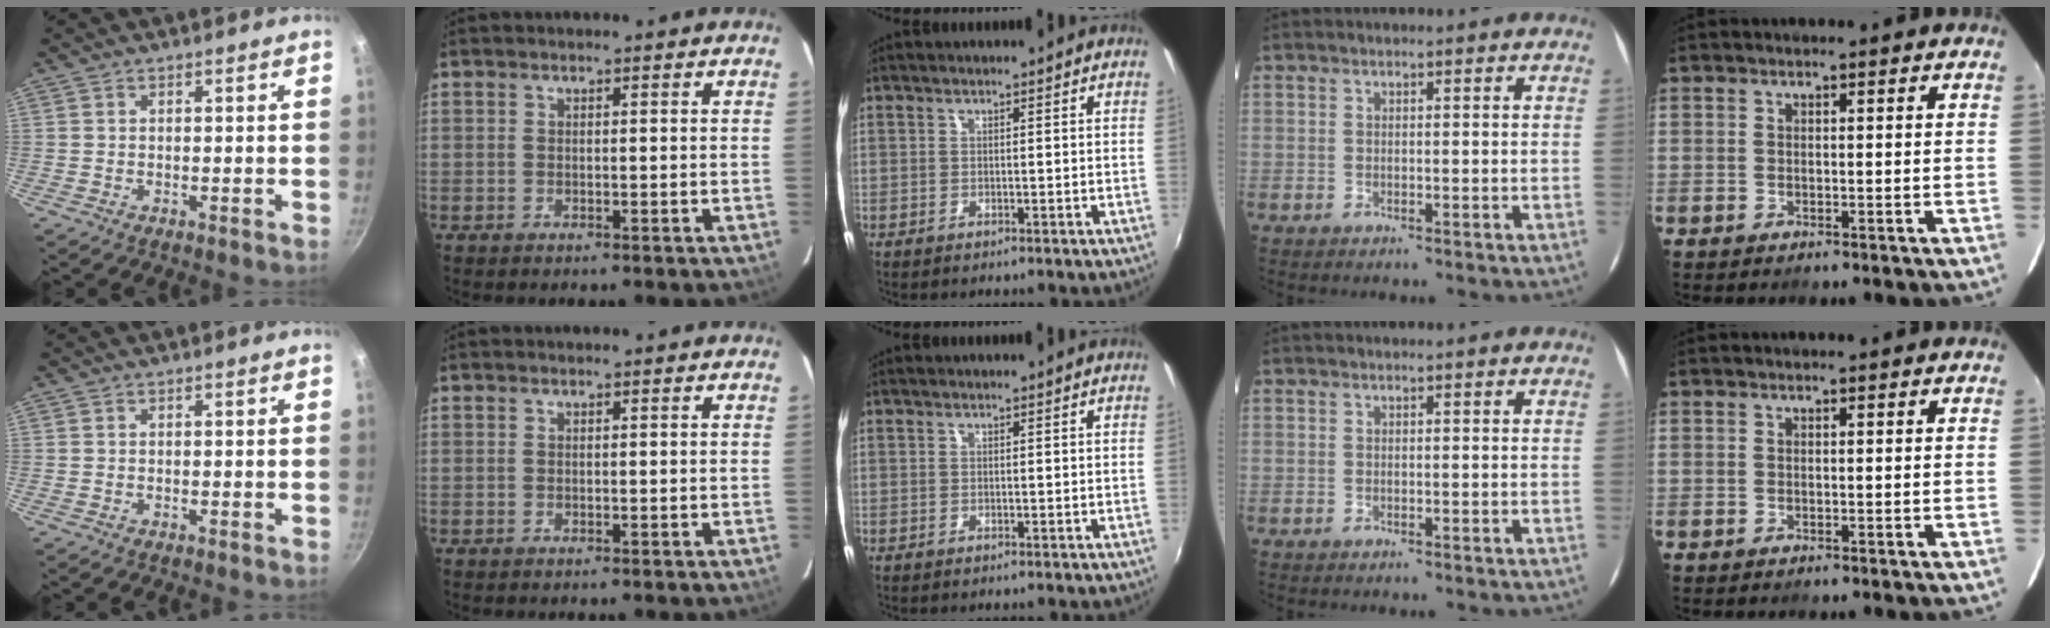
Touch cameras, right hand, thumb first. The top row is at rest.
{}